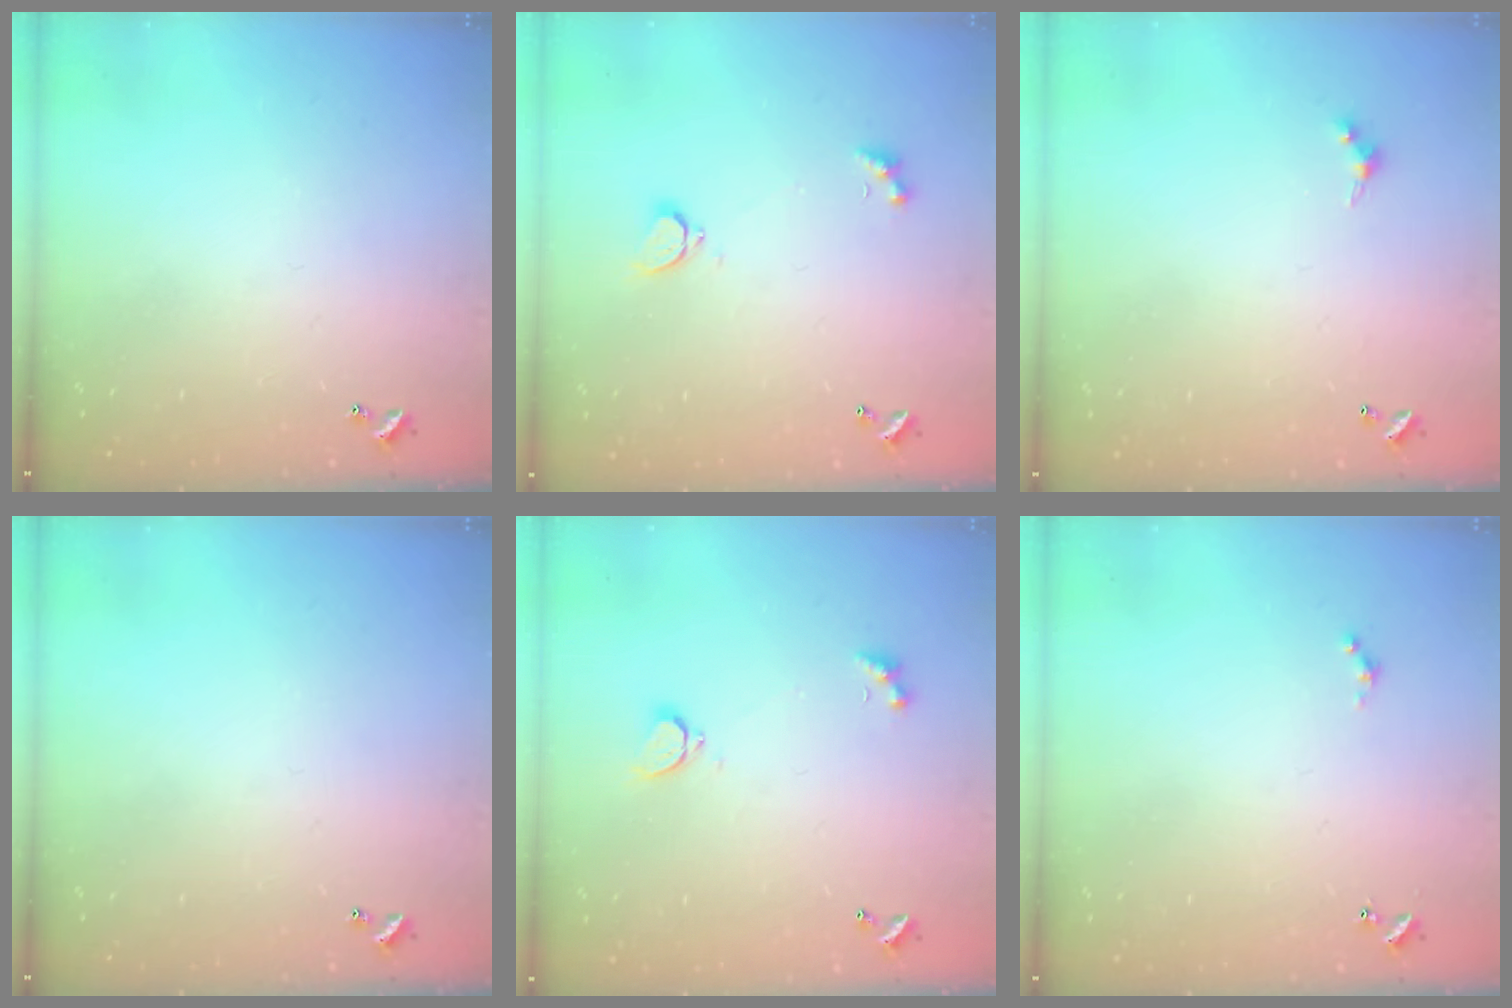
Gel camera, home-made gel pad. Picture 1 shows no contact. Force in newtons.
{"total": 1.9, "press": 1.8, "slide": 0.6}
{"total": 2.4, "press": 2.3, "slide": 0.5}
{"total": 0.0}
{"total": 1.9, "press": 1.8, "slide": 0.6}
{"total": 0.0}